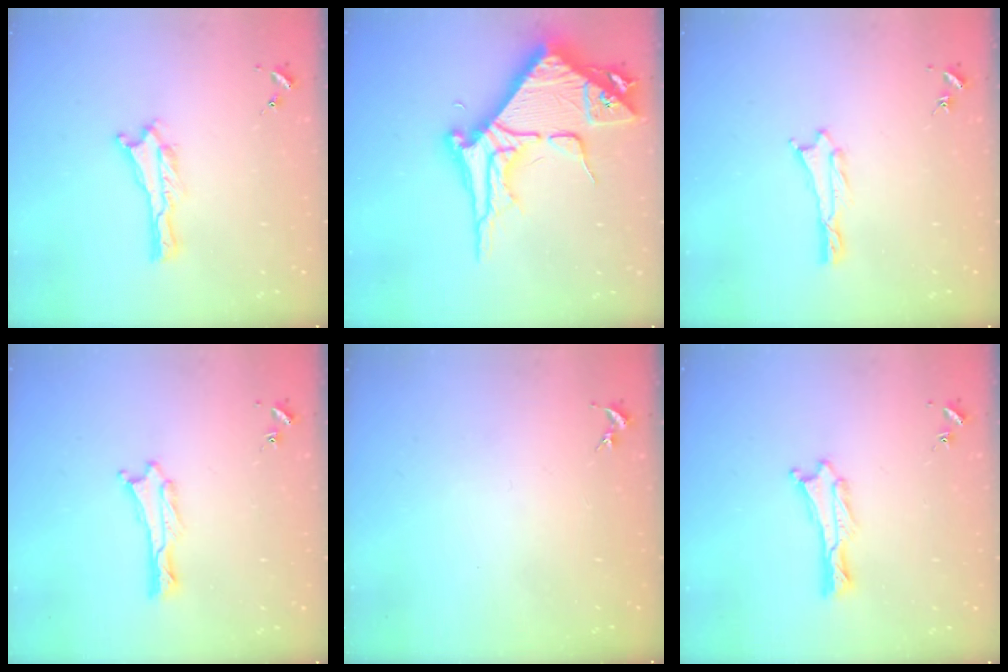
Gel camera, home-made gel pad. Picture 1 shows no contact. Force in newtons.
{"total": 12.6, "press": 12.5, "slide": 1.6}
{"total": 0.7, "press": 0.7, "slide": 0.1}
{"total": 0.6, "press": 0.6, "slide": 0.1}
{"total": 0.0}
{"total": 0.6, "press": 0.6, "slide": 0.2}